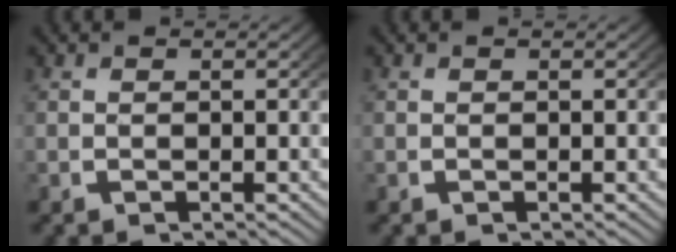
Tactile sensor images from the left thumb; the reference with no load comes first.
{"total": 0.0}